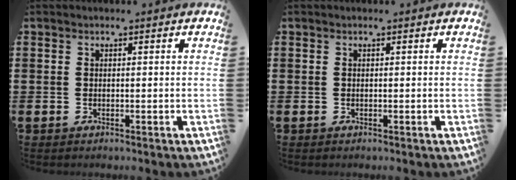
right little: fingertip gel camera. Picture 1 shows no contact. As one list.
[{"total": 0.0}]